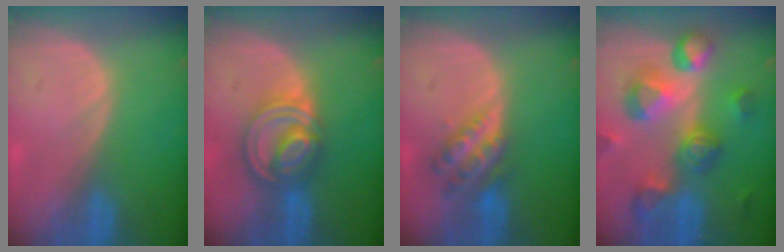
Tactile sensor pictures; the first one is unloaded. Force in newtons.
{"total": 8.1, "press": 7.0, "slide": 4.1}
{"total": 6.1, "press": 5.4, "slide": 2.9}
{"total": 11.1, "press": 10.0, "slide": 4.9}